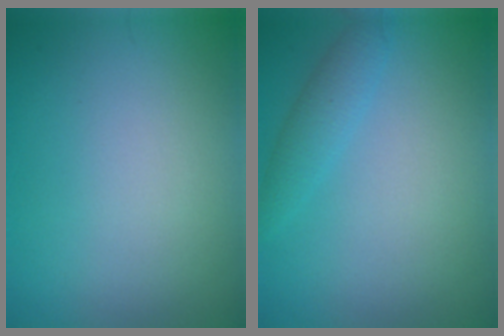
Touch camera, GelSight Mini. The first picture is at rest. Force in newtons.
{"total": 2.0, "press": 2.0, "slide": 0.0}